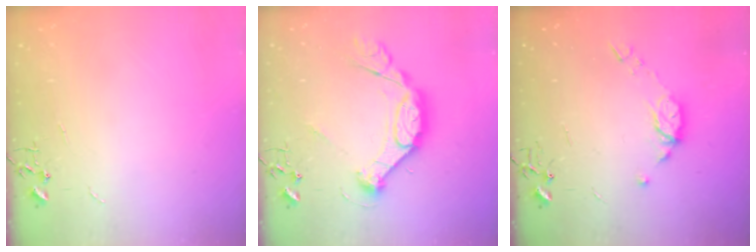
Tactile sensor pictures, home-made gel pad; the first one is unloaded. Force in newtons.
{"total": 16.3, "press": 16.3, "slide": 1.5}
{"total": 8.7, "press": 8.6, "slide": 1.4}